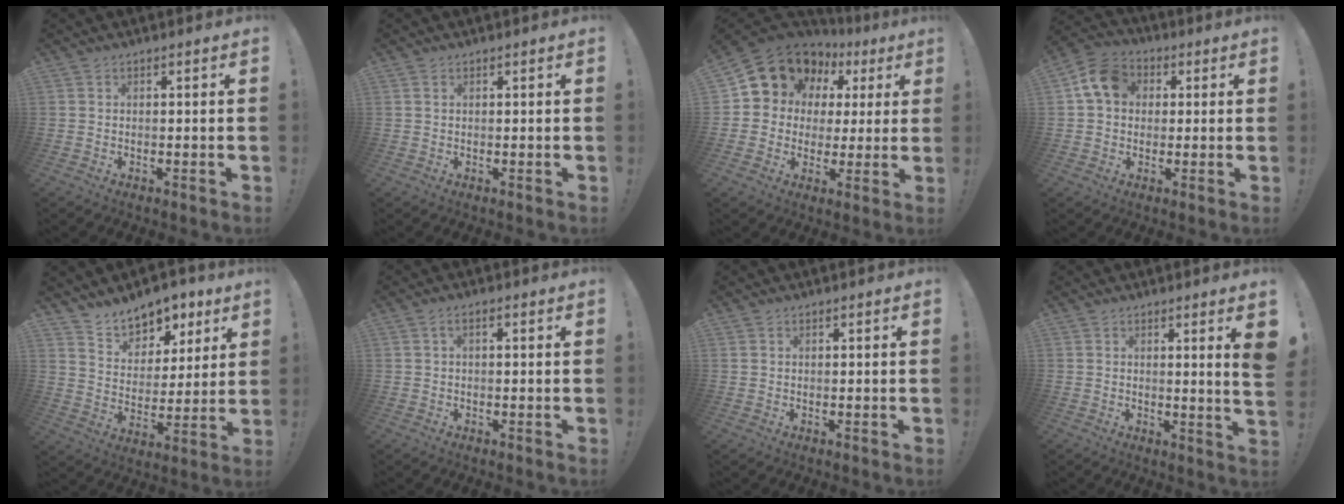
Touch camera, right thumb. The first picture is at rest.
{"total": 0.6, "force": [0.3, 0.5, 0.3], "torque": [0.002, -0.001, 0.004]}
{"total": 12.1, "force": [6.6, 9.5, 3.8], "torque": [-0.059, -0.051, 0.133]}
{"total": 10.9, "force": [3.0, 8.5, 6.0], "torque": [-0.091, 0.008, 0.062]}
{"total": 10.5, "force": [8.5, 5.7, 2.3], "torque": [-0.033, -0.068, 0.161]}
{"total": 1.5, "force": [-0.3, 0.5, 1.4], "torque": [-0.026, 0.006, -0.007]}
{"total": 0.6, "force": [0.4, 0.3, 0.2], "torque": [-0.006, 0.002, 0.009]}
{"total": 5.6, "force": [1.9, -0.6, 5.2], "torque": [-0.065, -0.024, 0.028]}